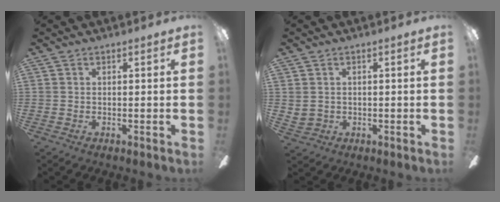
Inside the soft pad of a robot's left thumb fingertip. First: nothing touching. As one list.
[{"total": 2.0, "force": [0.8, 1.8, 0.3], "torque": [-0.009, 0.000, 0.015]}]